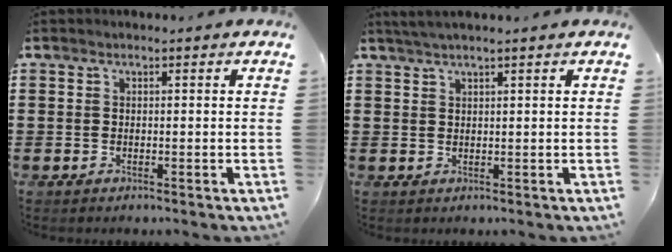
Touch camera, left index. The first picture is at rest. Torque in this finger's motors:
{"motor_torque": [2.14, 0.00, 0.05, 0.01]}